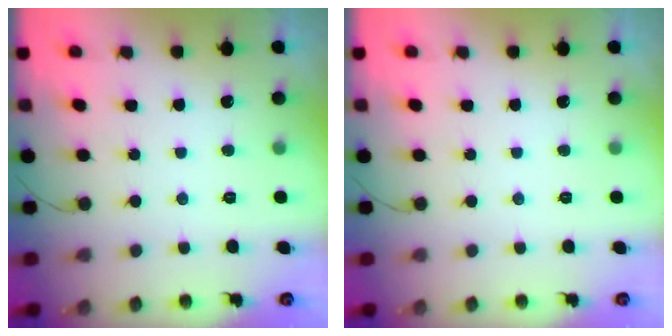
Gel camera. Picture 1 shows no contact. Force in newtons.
{"total": 0.0}